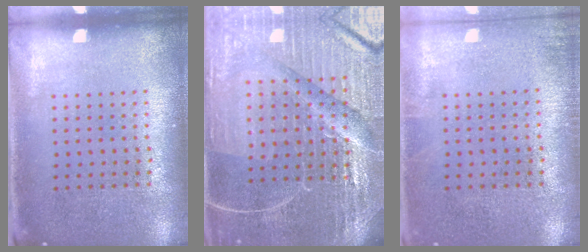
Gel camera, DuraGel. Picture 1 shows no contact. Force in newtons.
{"total": 5.3, "press": 4.9, "slide": 1.9}
{"total": 0.8, "press": 0.8, "slide": 0.1}